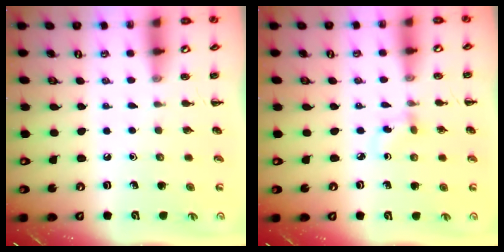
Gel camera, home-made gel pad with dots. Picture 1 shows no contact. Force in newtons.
{"total": 2.2, "press": 2.0, "slide": 0.9}